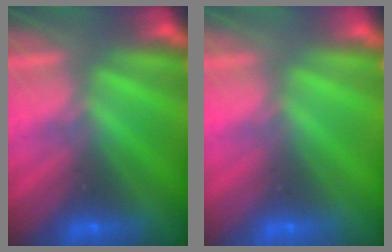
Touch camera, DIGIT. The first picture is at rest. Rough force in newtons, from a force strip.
{"total": 1.5}